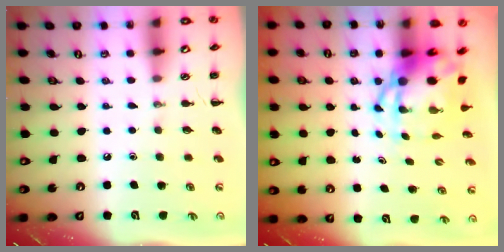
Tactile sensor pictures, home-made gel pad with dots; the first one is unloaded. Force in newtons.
{"total": 7.2, "press": 7.0, "slide": 1.9}